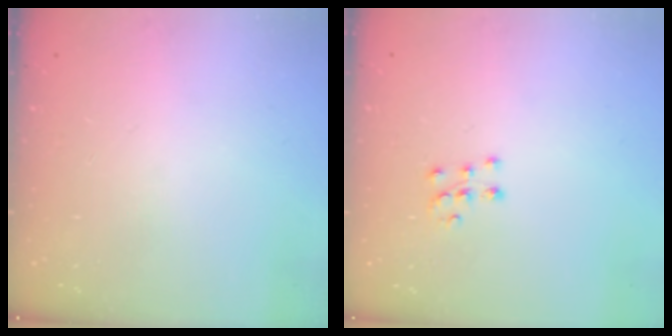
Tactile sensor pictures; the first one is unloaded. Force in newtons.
{"total": 7.6, "press": 7.6, "slide": 0.5}